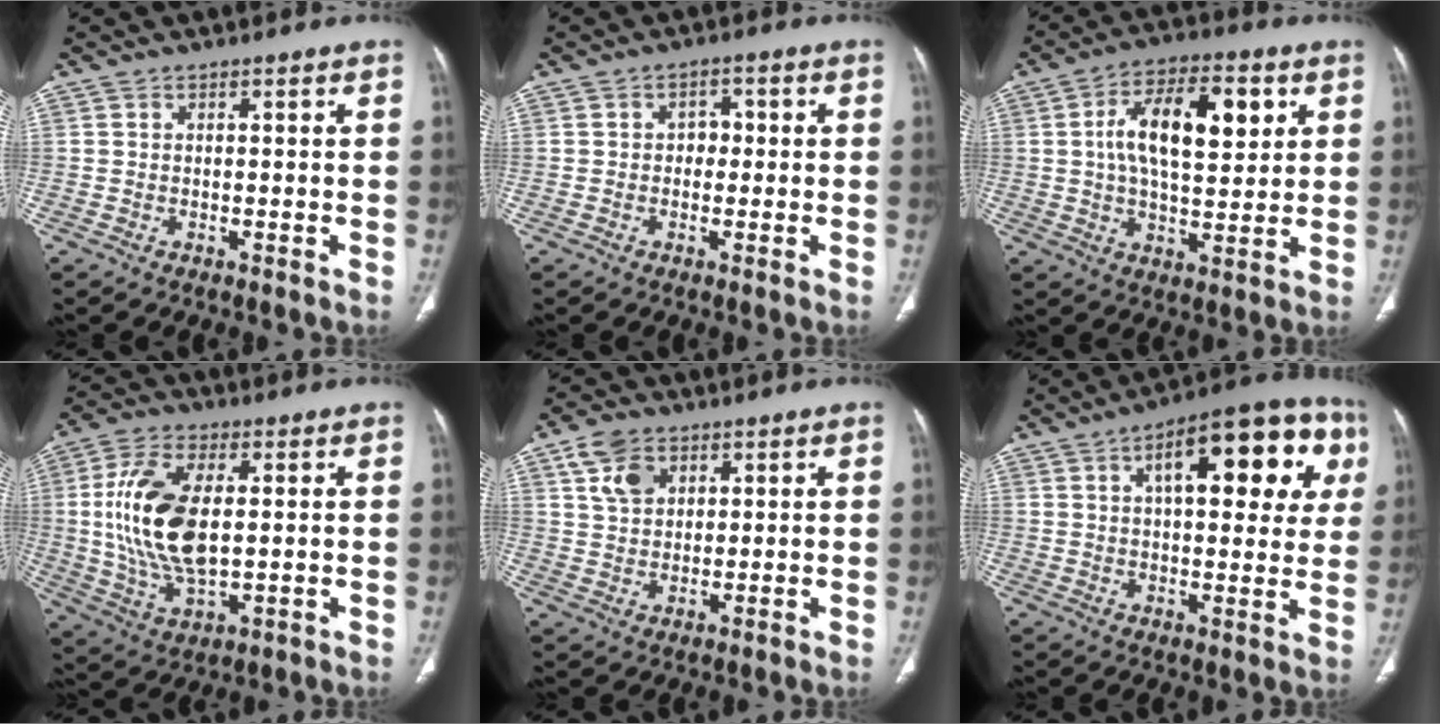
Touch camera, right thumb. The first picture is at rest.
{"total": 2.8, "force": [0.0, 2.2, 1.7], "torque": [-0.008, 0.009, -0.006]}
{"total": 15.2, "force": [3.9, 7.2, 12.8], "torque": [-0.192, 0.002, 0.061]}
{"total": 16.3, "force": [1.7, 8.3, 13.9], "torque": [-0.281, -0.008, 0.038]}
{"total": 6.9, "force": [3.2, 4.7, 3.8], "torque": [-0.052, -0.011, 0.063]}
{"total": 20.8, "force": [7.1, 8.6, 17.6], "torque": [-0.199, 0.013, 0.090]}